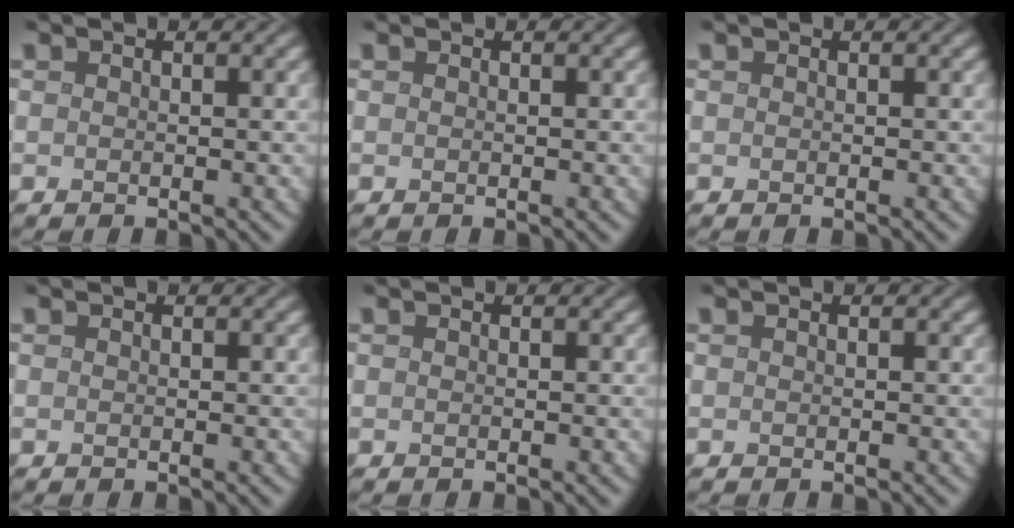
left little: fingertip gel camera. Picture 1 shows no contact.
{"total": 0.0}
{"total": 0.0}
{"total": 0.0}
{"total": 0.0}
{"total": 0.0}